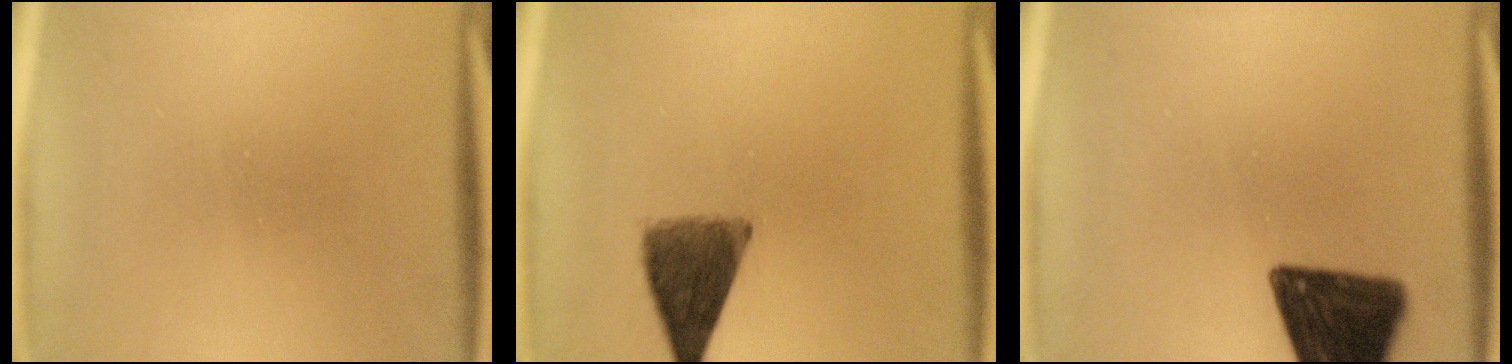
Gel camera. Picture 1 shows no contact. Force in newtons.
{"total": 7.4}
{"total": 15.3}